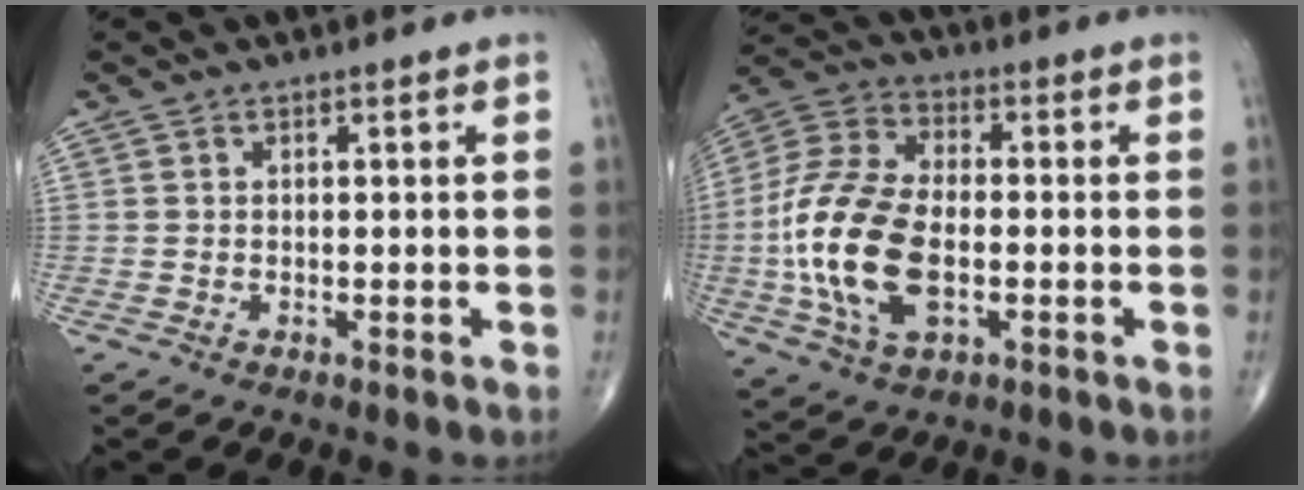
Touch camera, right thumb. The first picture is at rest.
{"total": 18.6, "force": [-3.0, 10.2, 15.2], "torque": [-0.319, 0.013, -0.055]}